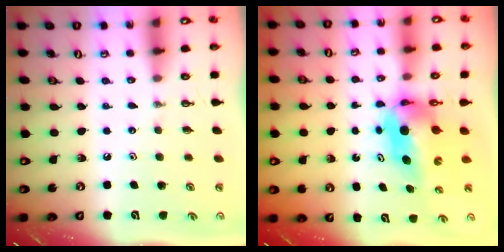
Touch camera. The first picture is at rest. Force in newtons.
{"total": 6.1, "press": 6.1, "slide": 0.4}